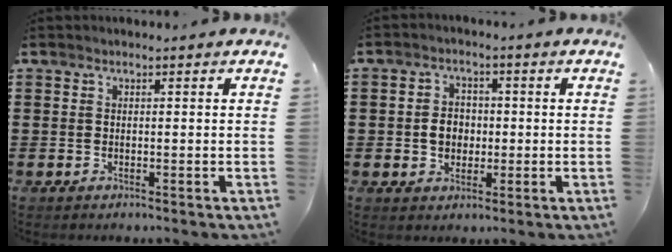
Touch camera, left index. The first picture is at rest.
{"total": 4.0, "force": [-0.4, 3.2, 2.3], "torque": [-0.052, 0.009, -0.010]}